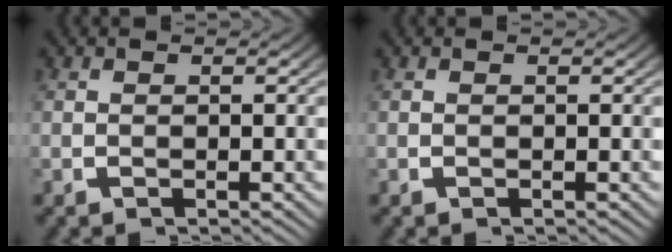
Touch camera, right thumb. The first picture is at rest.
{"total": 0.0}